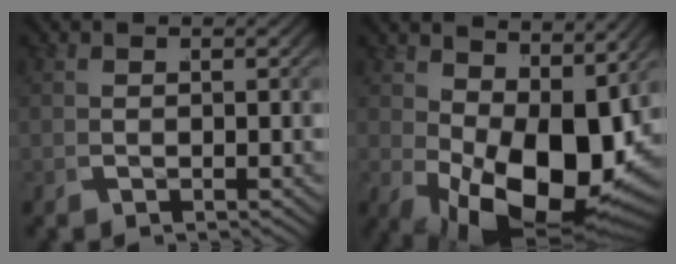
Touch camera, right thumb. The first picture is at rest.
{"total": 14.0, "force": [-1.6, 8.0, 11.5], "torque": [-0.190, -0.054, 0.007]}